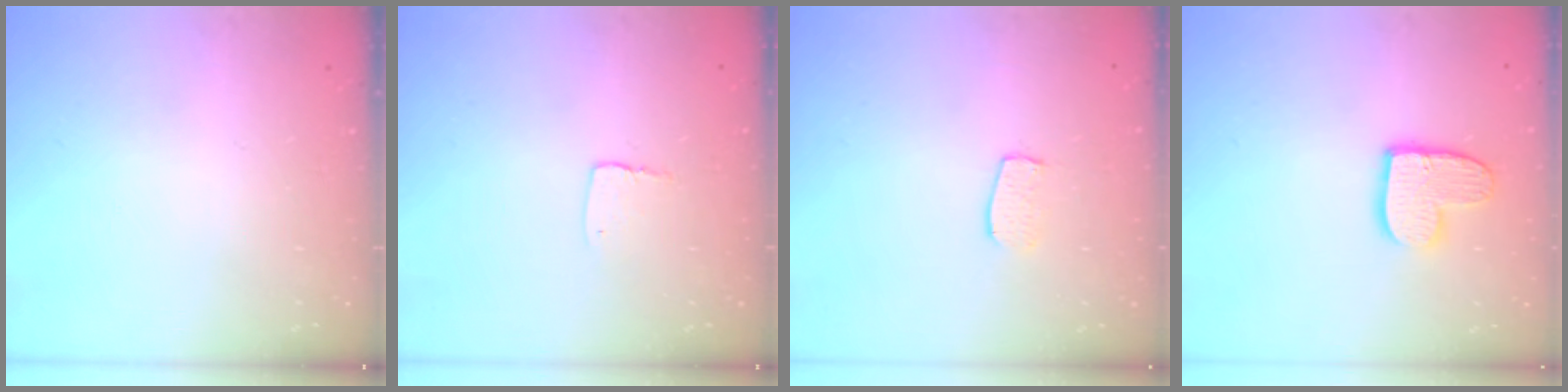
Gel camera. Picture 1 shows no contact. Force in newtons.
{"total": 3.8, "press": 3.8, "slide": 0.4}
{"total": 5.9, "press": 5.9, "slide": 0.3}
{"total": 10.7, "press": 10.7, "slide": 0.8}